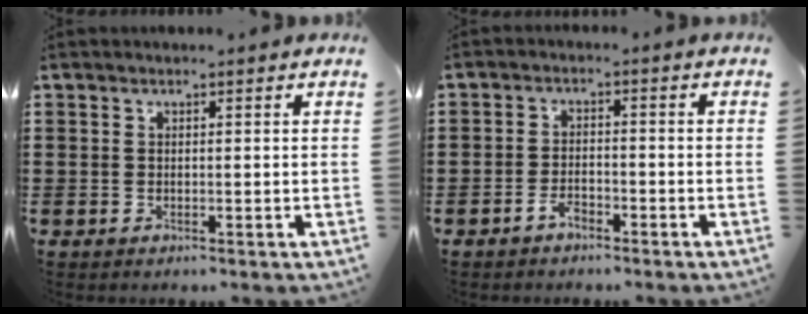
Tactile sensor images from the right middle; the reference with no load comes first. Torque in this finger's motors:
{"motor_torque": [0.01, 0.08, -0.32, -0.11]}